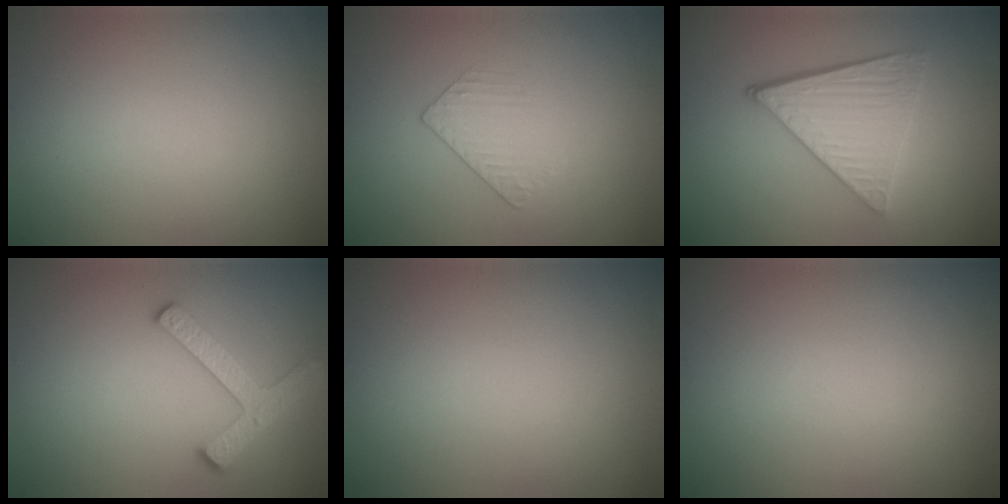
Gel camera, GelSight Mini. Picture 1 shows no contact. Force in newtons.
{"total": 1.3, "press": 0.6, "slide": 1.1}
{"total": 5.2, "press": 3.8, "slide": 3.5}
{"total": 2.8, "press": 2.8, "slide": 0.3}
{"total": 0.0}
{"total": 0.0}